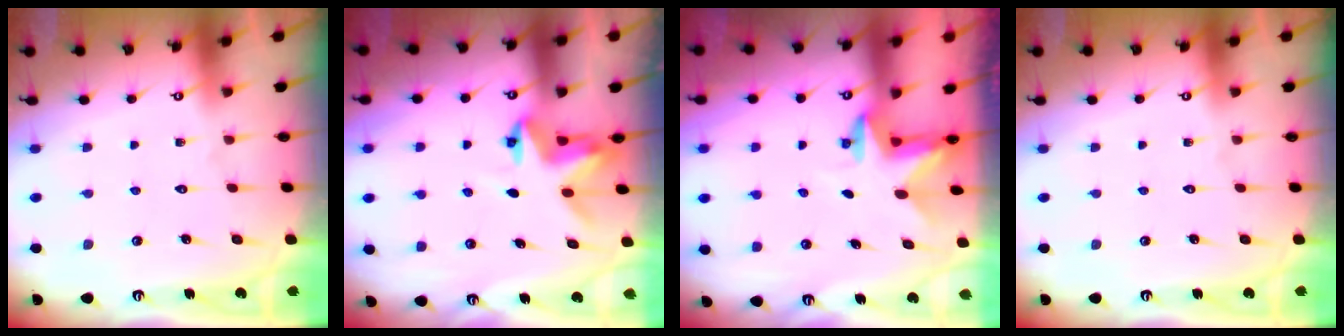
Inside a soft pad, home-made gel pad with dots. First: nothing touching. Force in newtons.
{"total": 3.8, "press": 3.7, "slide": 0.4}
{"total": 2.4, "press": 2.3, "slide": 0.4}
{"total": 0.0}